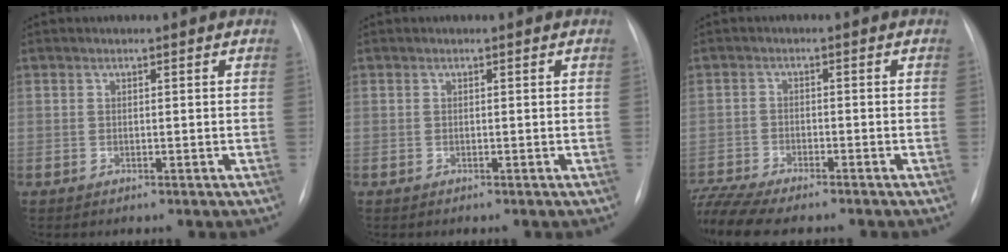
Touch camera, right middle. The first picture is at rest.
{"total": 0.0}
{"total": 10.1, "force": [-9.0, 1.4, 4.4], "torque": [-0.087, -0.008, -0.148]}